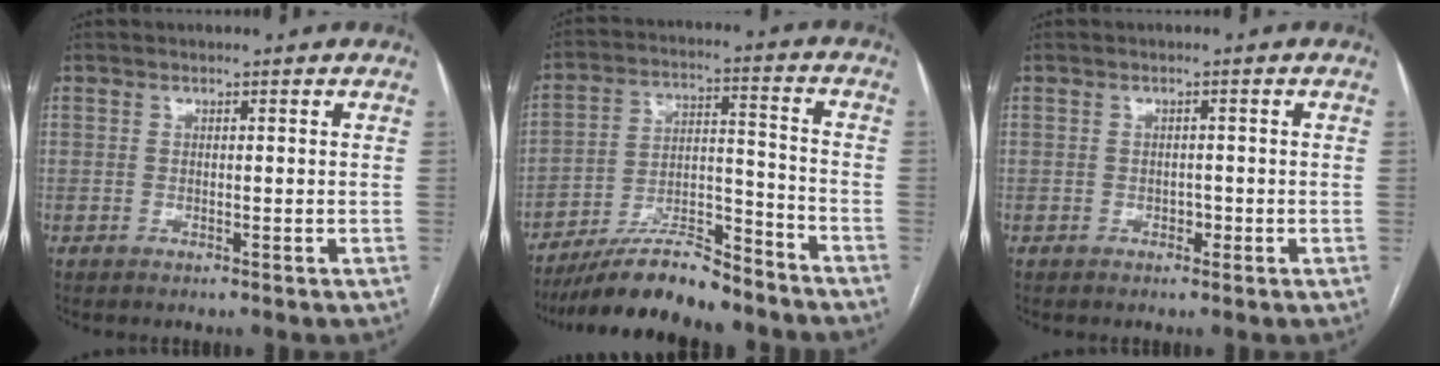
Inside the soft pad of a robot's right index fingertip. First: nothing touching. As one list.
[{"total": 14.1, "force": [-12.3, 2.8, 6.2], "torque": [-0.102, 0.016, -0.213]}, {"total": 1.4, "force": [-0.6, 1.0, 0.8], "torque": [-0.006, 0.005, -0.007]}]